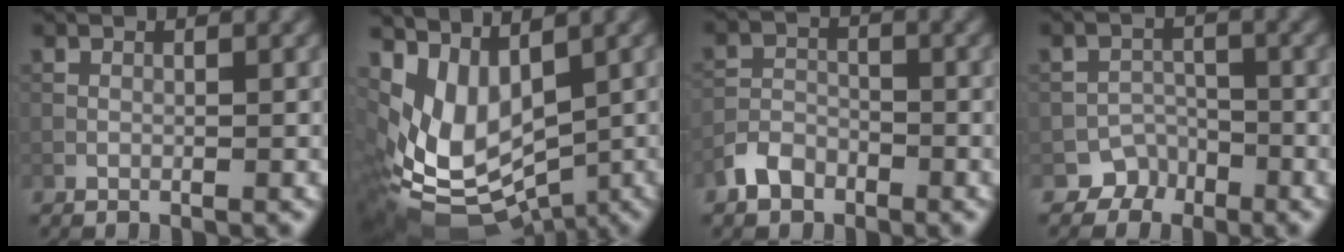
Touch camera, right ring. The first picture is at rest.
{"total": 10.1, "force": [0.8, 5.8, 8.2], "torque": [-0.167, -0.034, 0.037]}
{"total": 2.8, "force": [-1.9, 1.8, 0.9], "torque": [-0.017, 0.006, -0.043]}
{"total": 2.8, "force": [-2.0, 2.0, -0.1], "torque": [0.022, 0.004, -0.028]}